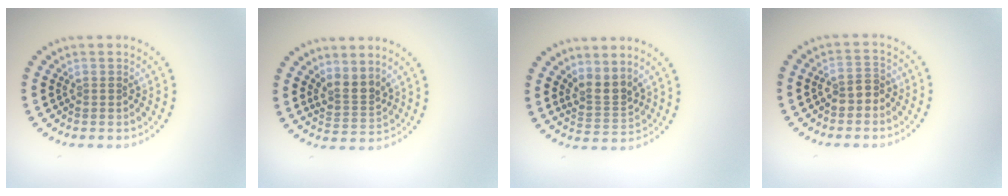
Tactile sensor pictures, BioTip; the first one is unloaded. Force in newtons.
{"total": 2.5, "press": 1.8, "slide": 1.7}
{"total": 2.6, "press": 1.9, "slide": 1.8}
{"total": 2.0, "press": 1.9, "slide": 0.7}